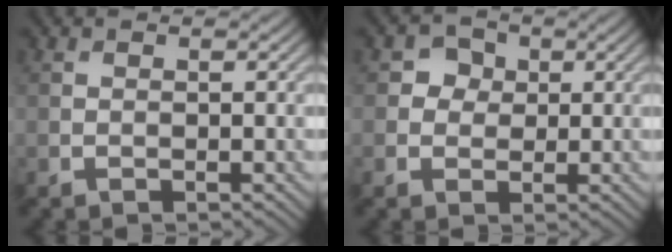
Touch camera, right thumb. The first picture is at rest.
{"total": 2.6, "force": [0.4, 2.4, 0.9], "torque": [-0.012, 0.002, 0.000]}